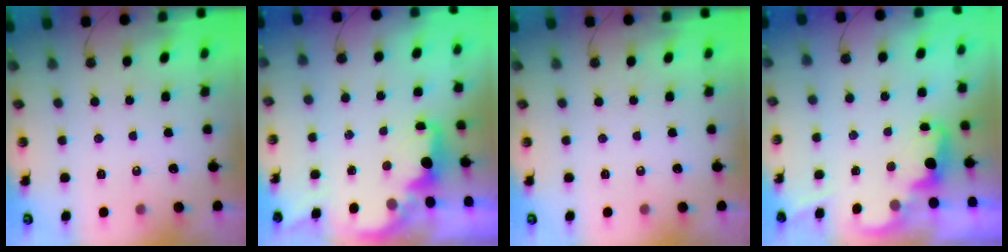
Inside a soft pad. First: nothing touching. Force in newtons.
{"total": 2.2, "press": 2.1, "slide": 0.8}
{"total": 0.0}
{"total": 2.2, "press": 2.1, "slide": 0.5}